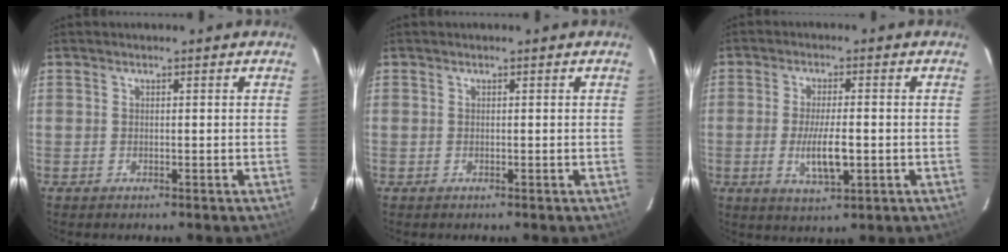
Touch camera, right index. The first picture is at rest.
{"total": 0.0}
{"total": 7.4, "force": [-1.6, 2.2, 6.8], "torque": [-0.132, -0.012, -0.024]}